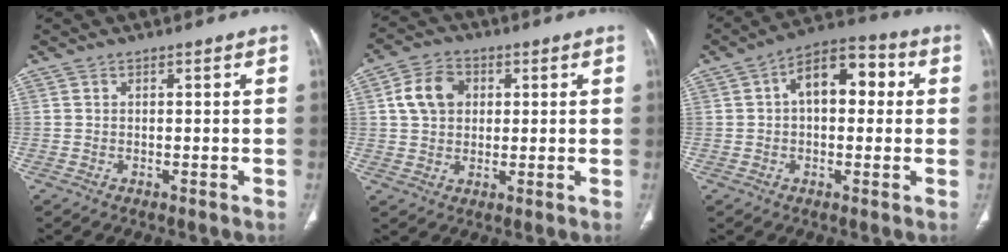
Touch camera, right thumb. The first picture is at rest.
{"total": 8.1, "force": [1.9, 6.2, 4.8], "torque": [-0.073, 0.007, 0.029]}
{"total": 11.3, "force": [2.0, 6.6, 8.9], "torque": [-0.109, 0.033, 0.021]}